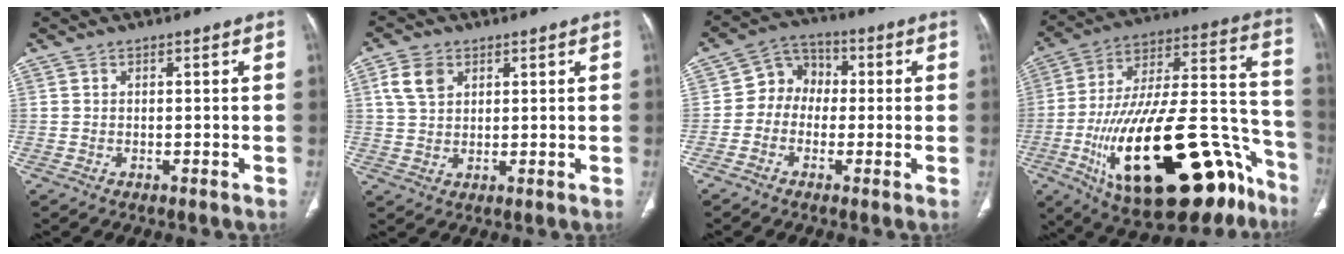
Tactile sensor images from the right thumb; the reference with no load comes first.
{"total": 5.6, "force": [2.3, 4.0, 3.2], "torque": [-0.052, 0.000, 0.048]}
{"total": 7.2, "force": [-0.4, 6.2, 3.6], "torque": [-0.025, 0.025, -0.025]}
{"total": 37.5, "force": [-17.0, 15.3, 29.7], "torque": [-0.432, 0.076, -0.257]}